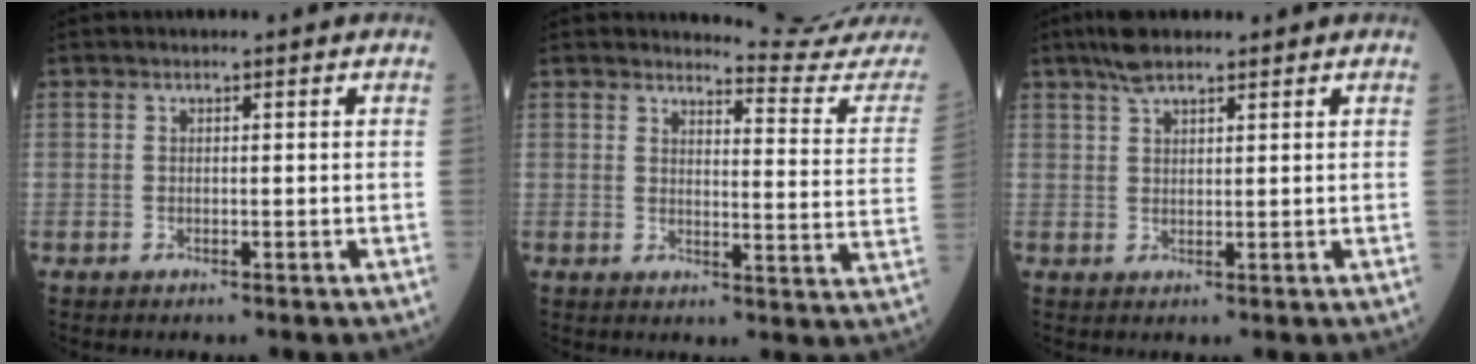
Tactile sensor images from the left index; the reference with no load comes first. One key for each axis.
{"total": 12.0, "fx": 11.8, "fy": -2.4, "fz": -0.3, "tx": -0.005, "ty": -0.126, "tz": 0.128}
{"total": 4.1, "fx": 3.2, "fy": 1.0, "fz": 2.4, "tx": -0.052, "ty": 0.016, "tz": 0.062}